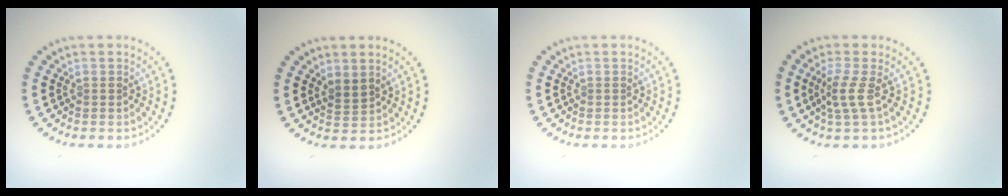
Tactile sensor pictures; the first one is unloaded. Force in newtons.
{"total": 1.5, "press": 1.2, "slide": 0.9}
{"total": 0.0}
{"total": 2.1, "press": 1.4, "slide": 1.5}